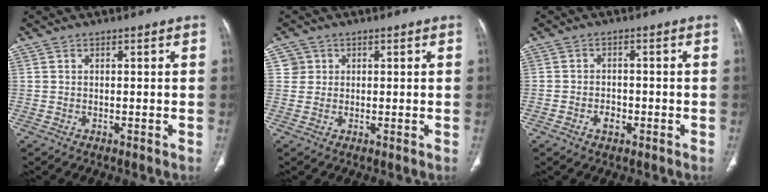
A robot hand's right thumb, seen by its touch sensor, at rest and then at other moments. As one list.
[{"total": 2.3, "force": [0.6, 2.2, -0.1], "torque": [0.021, 0.005, 0.005]}, {"total": 2.7, "force": [-1.3, 1.9, 1.5], "torque": [-0.017, 0.013, -0.020]}]